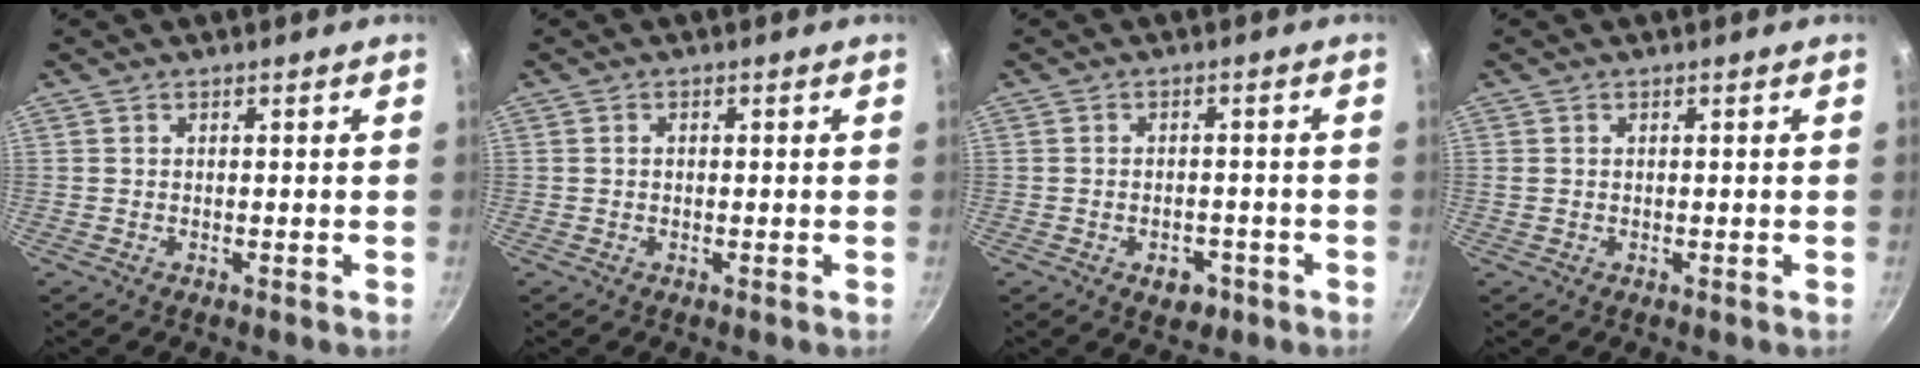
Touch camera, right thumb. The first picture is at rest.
{"total": 0.7, "force": [0.0, 0.6, 0.4], "torque": [-0.007, 0.005, 0.000]}
{"total": 4.4, "force": [-2.2, 2.9, 2.5], "torque": [-0.021, 0.017, -0.021]}
{"total": 0.7, "force": [0.1, 0.6, 0.3], "torque": [-0.006, 0.002, 0.002]}